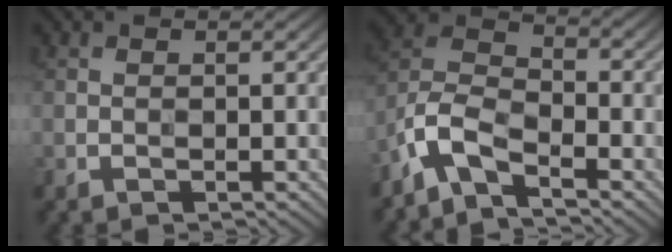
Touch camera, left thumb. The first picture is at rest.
{"total": 6.4, "force": [-4.9, 2.0, 3.6], "torque": [-0.080, 0.002, -0.122]}